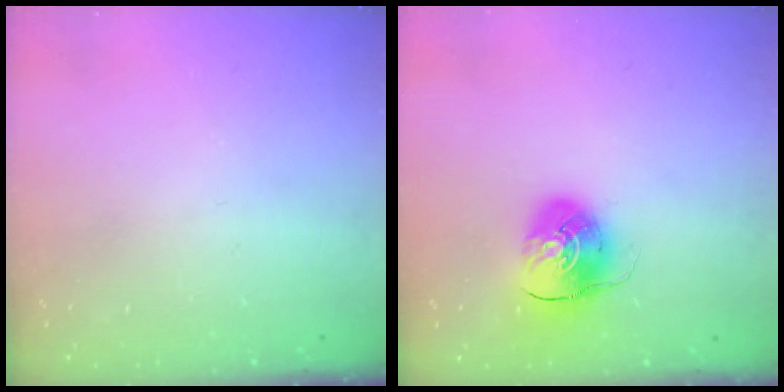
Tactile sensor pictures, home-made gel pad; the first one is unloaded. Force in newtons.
{"total": 9.1, "press": 9.0, "slide": 0.8}